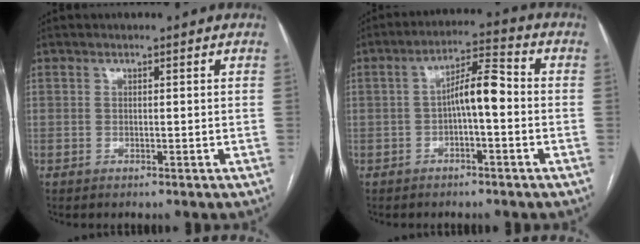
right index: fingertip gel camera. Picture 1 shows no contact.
{"total": 6.4, "force": [-0.8, 1.4, 6.2], "torque": [-0.106, 0.027, -0.015]}